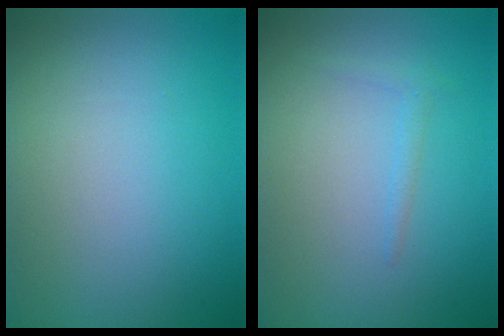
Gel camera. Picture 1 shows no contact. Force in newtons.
{"total": 0.9, "press": 0.9, "slide": 0.0}